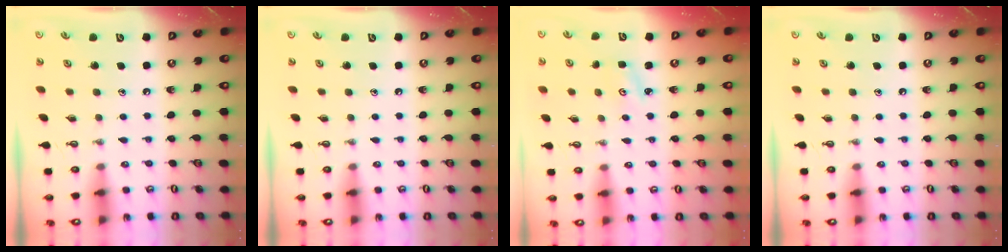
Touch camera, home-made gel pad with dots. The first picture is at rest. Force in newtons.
{"total": 0.0}
{"total": 2.7, "press": 2.6, "slide": 0.4}
{"total": 0.0}